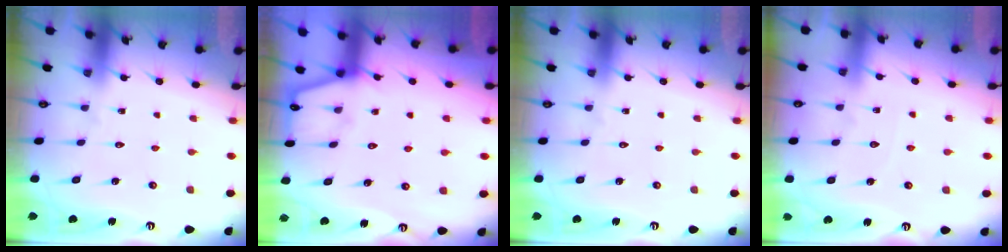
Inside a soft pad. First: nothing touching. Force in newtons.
{"total": 2.9, "press": 2.9, "slide": 0.5}
{"total": 0.0}
{"total": 3.6, "press": 3.5, "slide": 0.6}